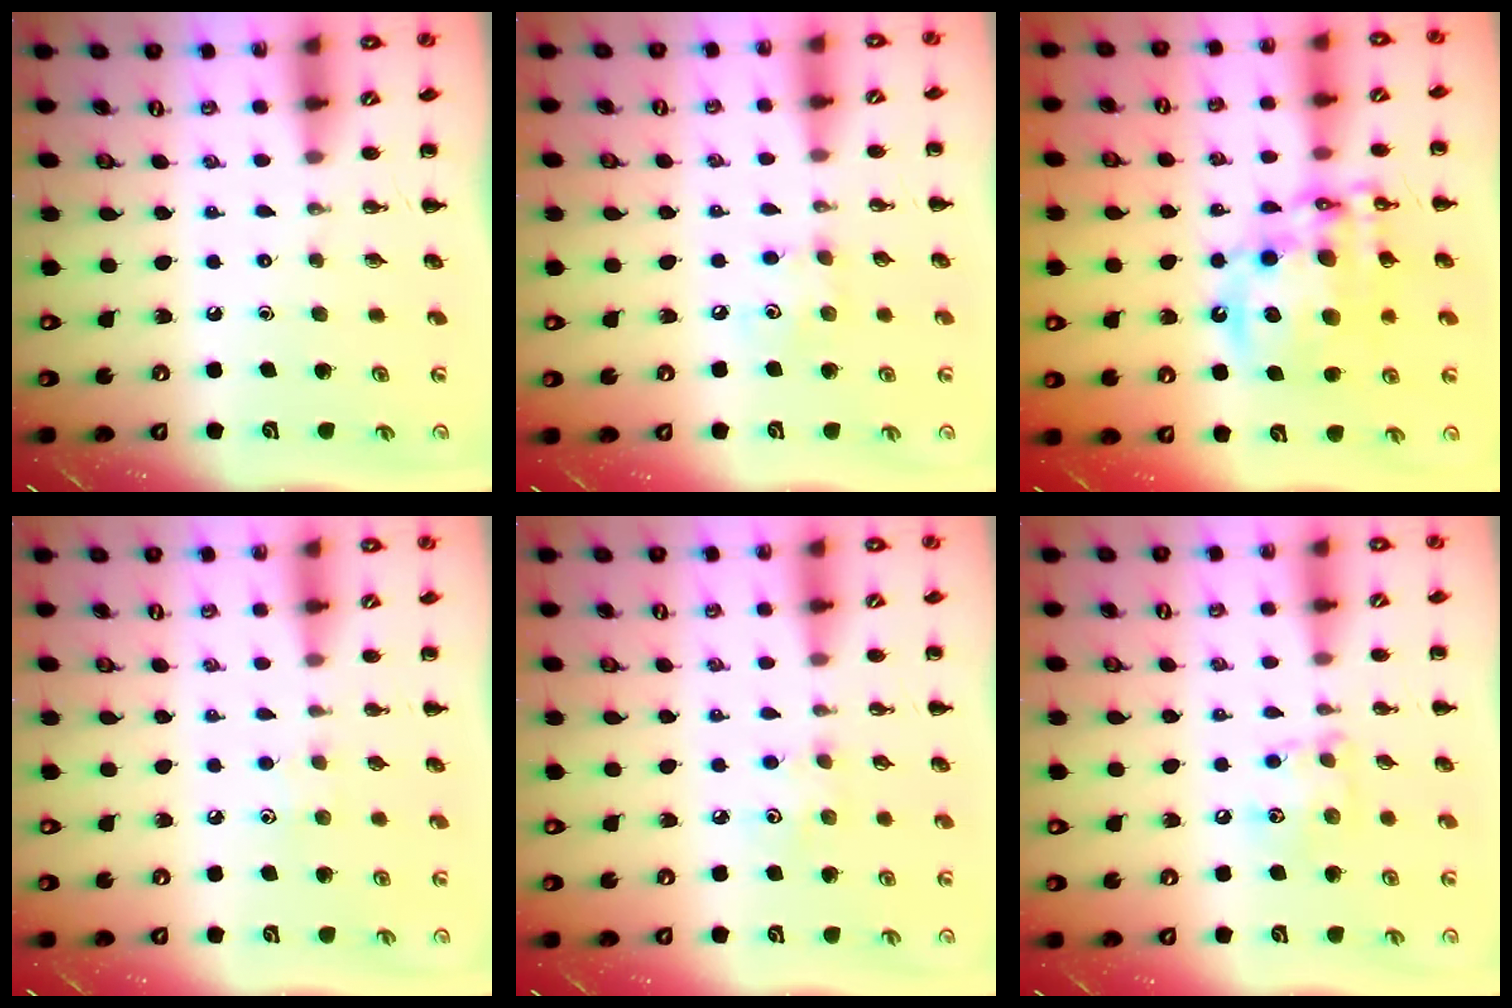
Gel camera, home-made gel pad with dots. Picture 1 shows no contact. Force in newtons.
{"total": 4.9, "press": 4.8, "slide": 1.0}
{"total": 17.5, "press": 17.0, "slide": 3.8}
{"total": 4.2, "press": 4.0, "slide": 1.2}
{"total": 3.5, "press": 3.4, "slide": 0.9}
{"total": 8.1, "press": 8.1, "slide": 0.4}